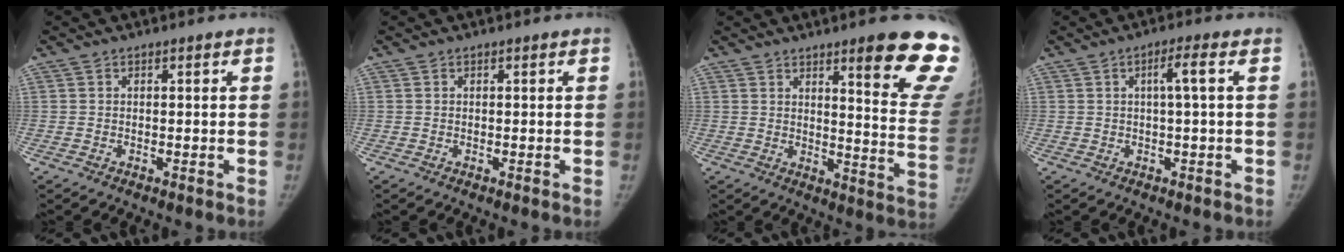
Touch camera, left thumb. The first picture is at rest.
{"total": 0.0}
{"total": 17.8, "force": [11.5, 2.4, 13.4], "torque": [-0.140, -0.074, 0.142]}
{"total": 3.2, "force": [0.4, -0.3, 3.2], "torque": [-0.065, 0.011, 0.010]}